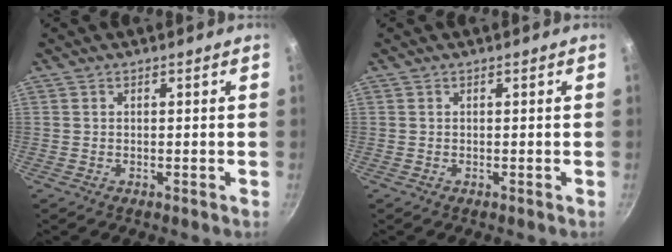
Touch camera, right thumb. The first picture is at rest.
{"total": 0.0}